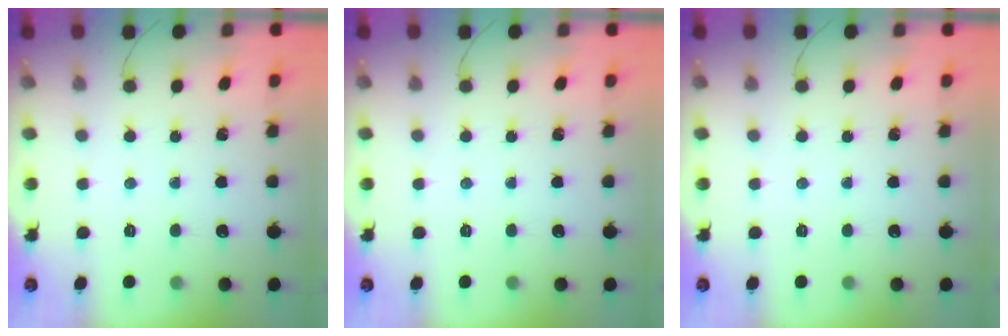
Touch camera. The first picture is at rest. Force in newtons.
{"total": 0.0}
{"total": 0.0}